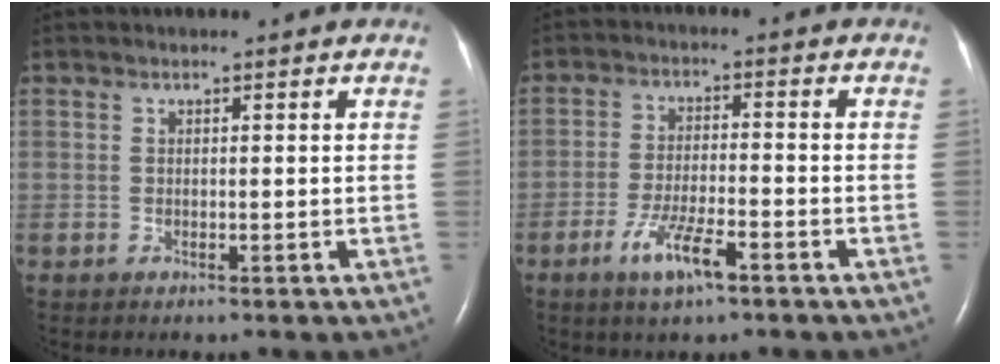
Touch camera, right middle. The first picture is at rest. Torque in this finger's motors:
{"motor_torque": [0.92, -0.73, 0.15, 0.06]}